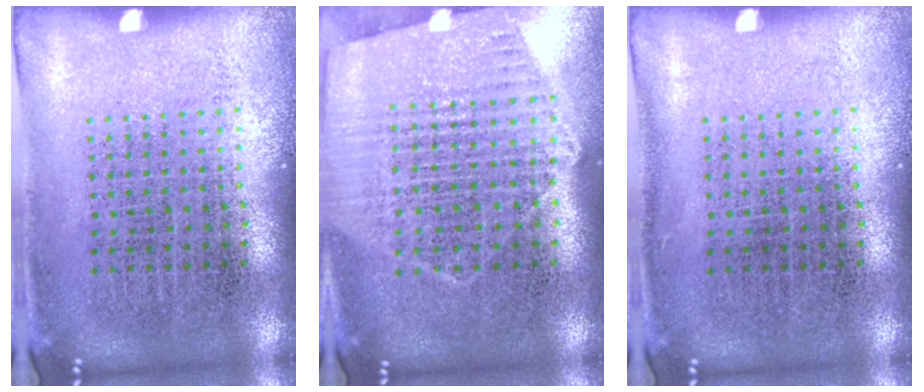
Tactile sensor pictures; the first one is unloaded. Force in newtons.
{"total": 1.2, "press": 1.2, "slide": 0.3}
{"total": 0.0}